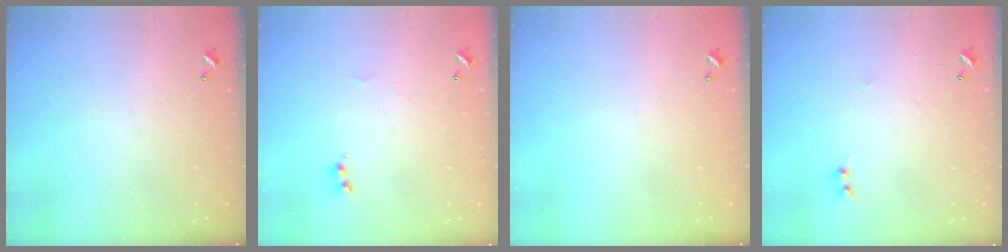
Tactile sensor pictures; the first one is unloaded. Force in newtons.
{"total": 1.7, "press": 1.6, "slide": 0.6}
{"total": 0.0}
{"total": 1.1, "press": 0.9, "slide": 0.6}